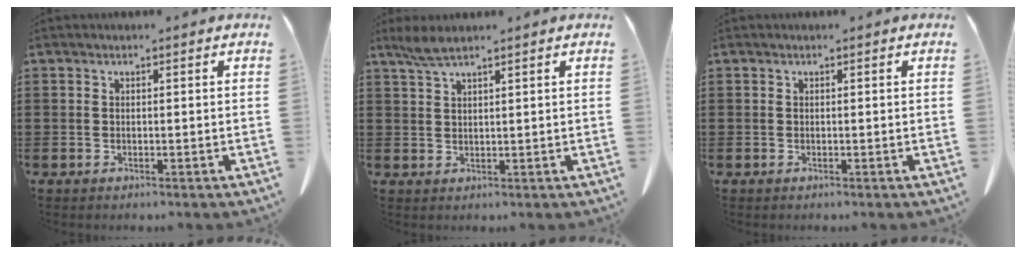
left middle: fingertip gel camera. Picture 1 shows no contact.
{"total": 3.0, "force": [2.3, 0.2, 2.0], "torque": [-0.045, -0.001, 0.044]}
{"total": 0.0}